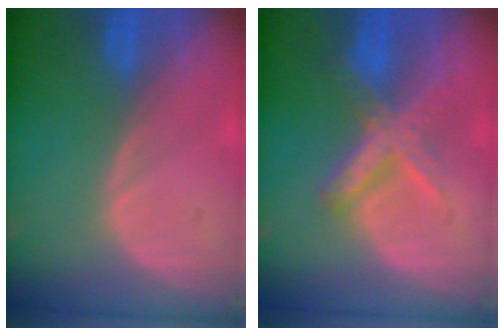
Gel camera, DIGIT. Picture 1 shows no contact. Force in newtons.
{"total": 7.2, "press": 6.2, "slide": 3.8}